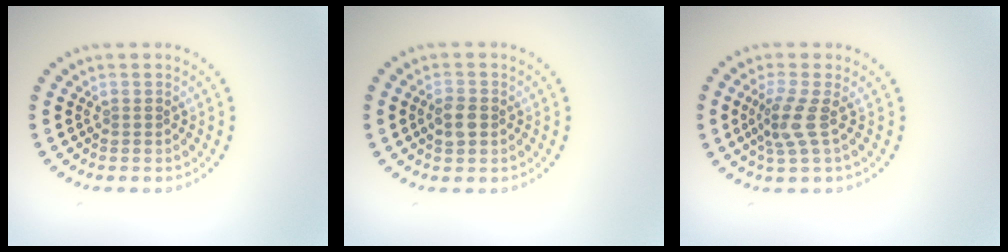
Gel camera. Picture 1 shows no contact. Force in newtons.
{"total": 1.9, "press": 1.9, "slide": 0.3}
{"total": 2.8, "press": 2.1, "slide": 1.8}